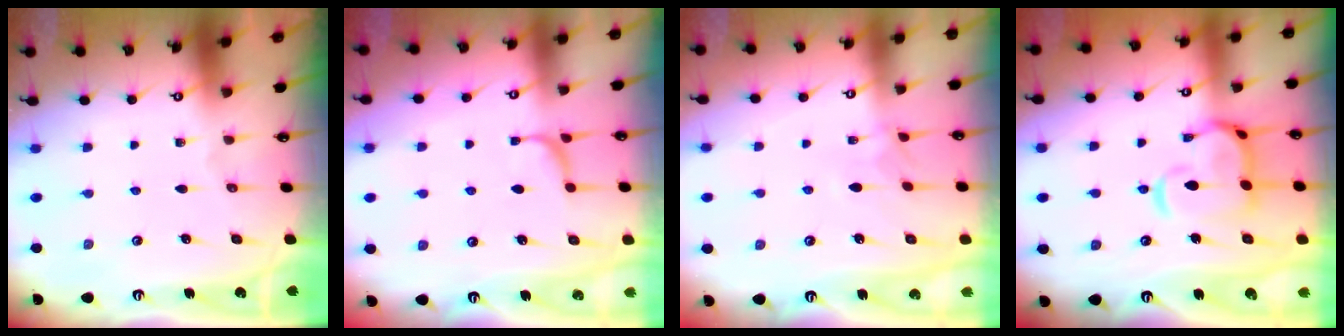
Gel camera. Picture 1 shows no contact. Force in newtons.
{"total": 2.4, "press": 2.4, "slide": 0.4}
{"total": 2.1, "press": 2.1, "slide": 0.4}
{"total": 8.0, "press": 7.9, "slide": 1.3}